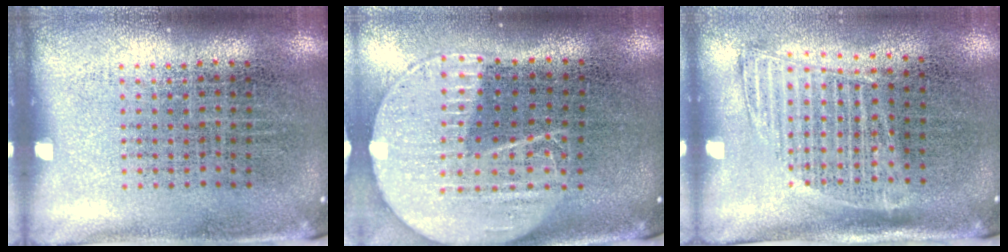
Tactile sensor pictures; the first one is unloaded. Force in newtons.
{"total": 2.1, "press": 1.8, "slide": 1.0}
{"total": 1.4, "press": 1.2, "slide": 0.6}